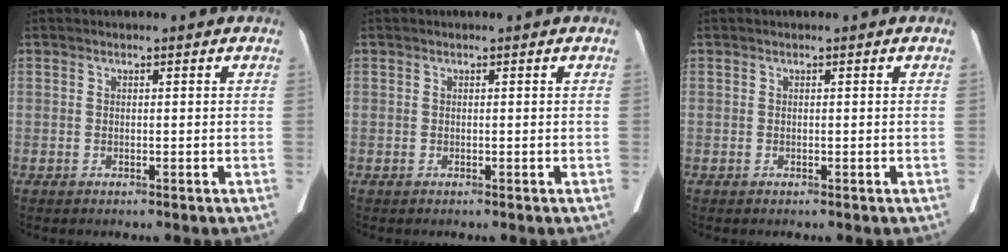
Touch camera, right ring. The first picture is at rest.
{"total": 0.0}
{"total": 0.0}